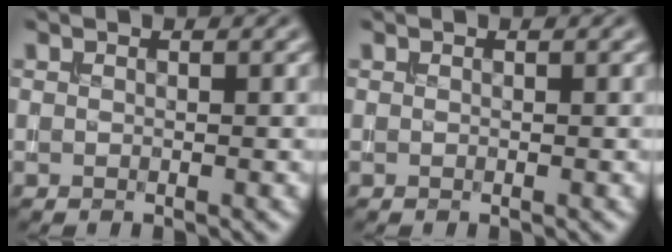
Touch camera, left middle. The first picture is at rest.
{"total": 0.0}